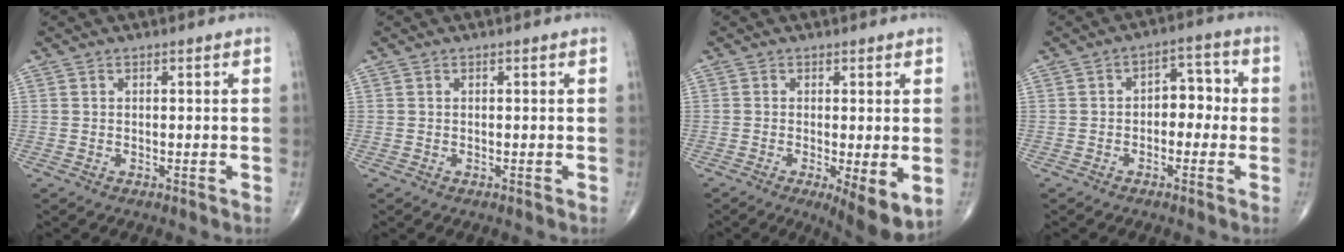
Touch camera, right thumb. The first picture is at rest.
{"total": 0.0}
{"total": 7.3, "force": [-1.6, 2.1, 6.8], "torque": [-0.103, -0.023, -0.025]}
{"total": 5.9, "force": [-0.4, 3.9, 4.5], "torque": [-0.032, 0.025, -0.016]}